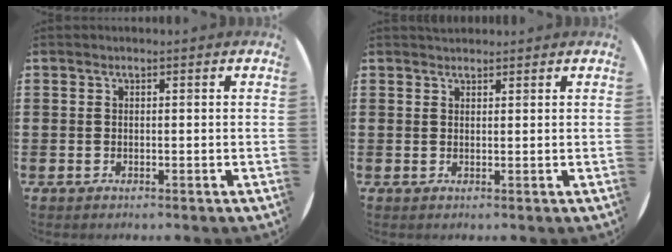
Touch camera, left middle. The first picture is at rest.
{"total": 1.0, "force": [1.0, 0.2, 0.0], "torque": [0.000, 0.001, 0.020]}